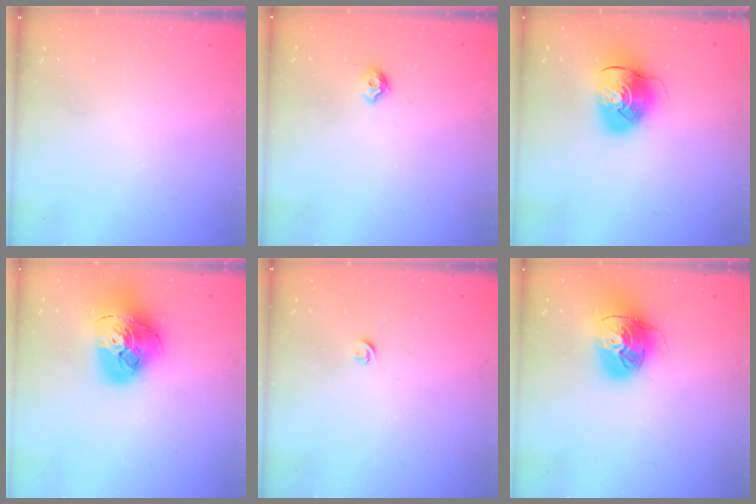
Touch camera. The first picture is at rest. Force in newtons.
{"total": 5.6, "press": 5.5, "slide": 1.0}
{"total": 9.7, "press": 9.6, "slide": 1.4}
{"total": 19.9, "press": 19.8, "slide": 2.2}
{"total": 3.6, "press": 3.6, "slide": 0.5}
{"total": 16.2, "press": 16.1, "slide": 2.0}